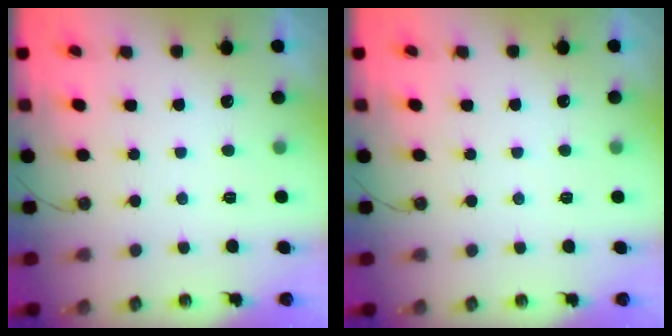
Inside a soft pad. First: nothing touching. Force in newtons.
{"total": 2.8, "press": 2.8, "slide": 0.3}